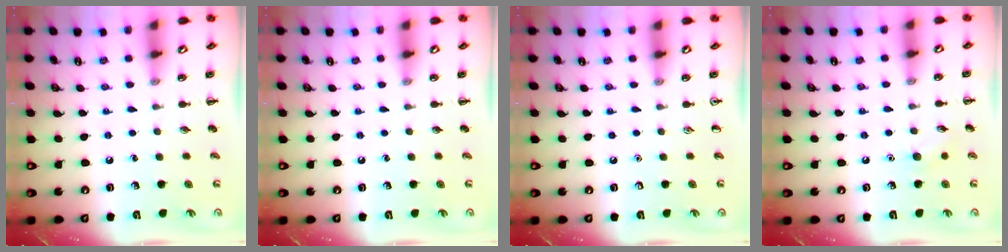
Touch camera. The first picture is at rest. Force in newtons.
{"total": 0.0}
{"total": 0.0}
{"total": 6.0, "press": 5.8, "slide": 1.6}